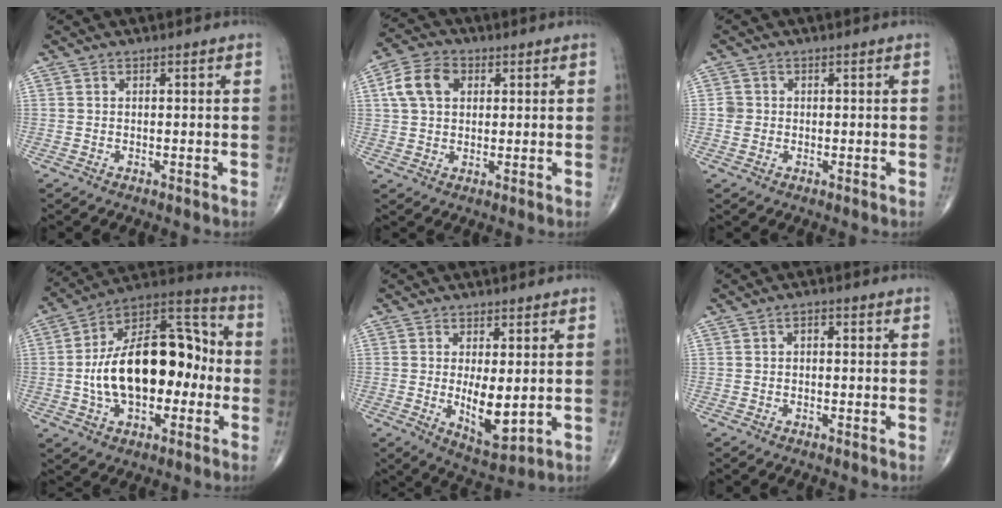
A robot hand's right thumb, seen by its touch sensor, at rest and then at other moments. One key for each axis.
{"total": 8.3, "fx": 2.3, "fy": 5.9, "fz": 5.4, "tx": -0.094, "ty": 0.012, "tz": 0.036}
{"total": 2.0, "fx": 0.0, "fy": 1.9, "fz": 0.5, "tx": 0.001, "ty": 0.004, "tz": 0.000}
{"total": 23.0, "fx": -1.8, "fy": 13.0, "fz": 18.9, "tx": -0.291, "ty": 0.042, "tz": -0.031}
{"total": 7.9, "fx": -0.4, "fy": 3.3, "fz": 7.2, "tx": -0.103, "ty": -0.021, "tz": 0.006}
{"total": 1.5, "fx": 0.1, "fy": 0.9, "fz": 1.2, "tx": -0.012, "ty": 0.007, "tz": -0.004}